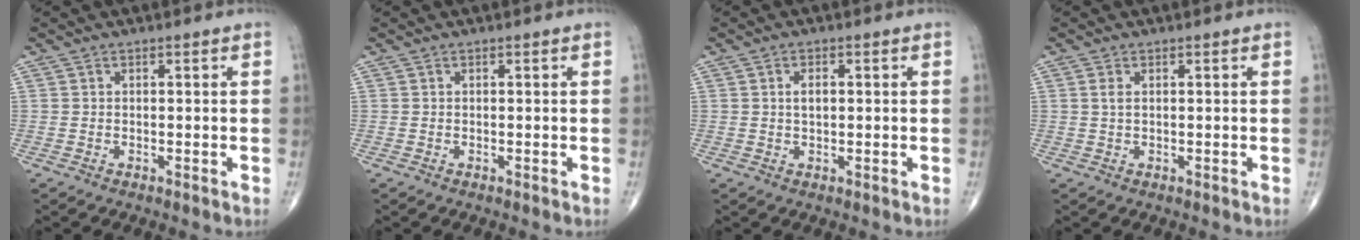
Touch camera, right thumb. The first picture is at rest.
{"total": 0.0}
{"total": 1.9, "force": [0.3, 0.9, 1.6], "torque": [-0.025, 0.001, 0.005]}
{"total": 1.4, "force": [0.4, 0.6, 1.2], "torque": [-0.030, 0.007, 0.012]}